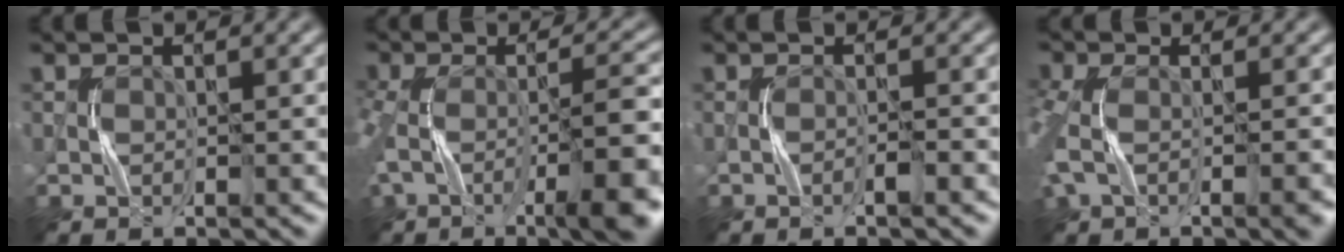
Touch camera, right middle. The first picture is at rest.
{"total": 10.0, "force": [-3.9, 3.1, 8.8], "torque": [-0.153, -0.007, -0.064]}
{"total": 1.2, "force": [-0.7, 0.1, 1.0], "torque": [-0.014, 0.009, -0.017]}
{"total": 5.7, "force": [-2.0, 2.6, 4.7], "torque": [-0.103, -0.013, -0.037]}